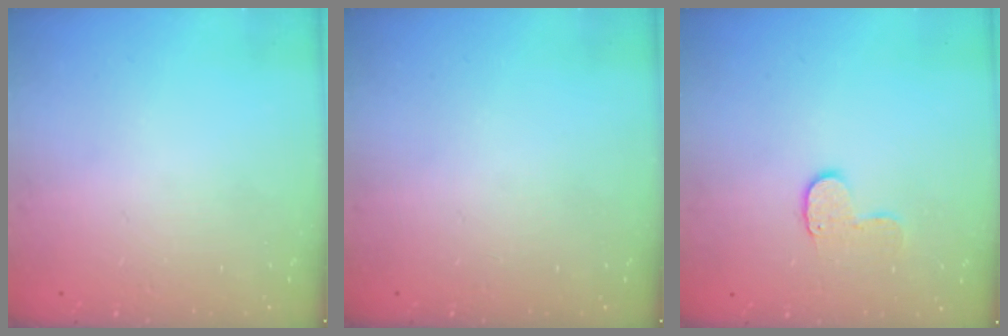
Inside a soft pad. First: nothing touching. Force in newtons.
{"total": 0.0}
{"total": 6.5, "press": 6.4, "slide": 0.4}